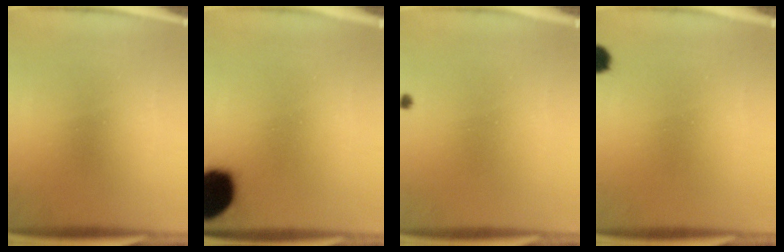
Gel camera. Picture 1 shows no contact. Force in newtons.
{"total": 16.4}
{"total": 0.5}
{"total": 2.8}